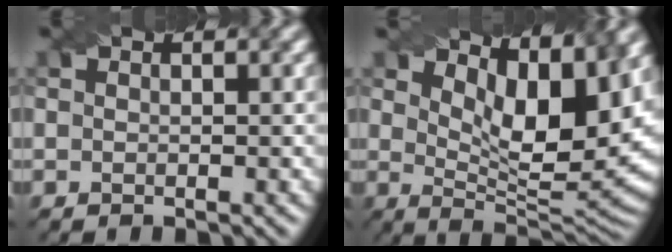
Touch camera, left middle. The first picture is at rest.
{"total": 10.0, "force": [4.5, 3.7, 8.1], "torque": [-0.130, -0.005, 0.075]}